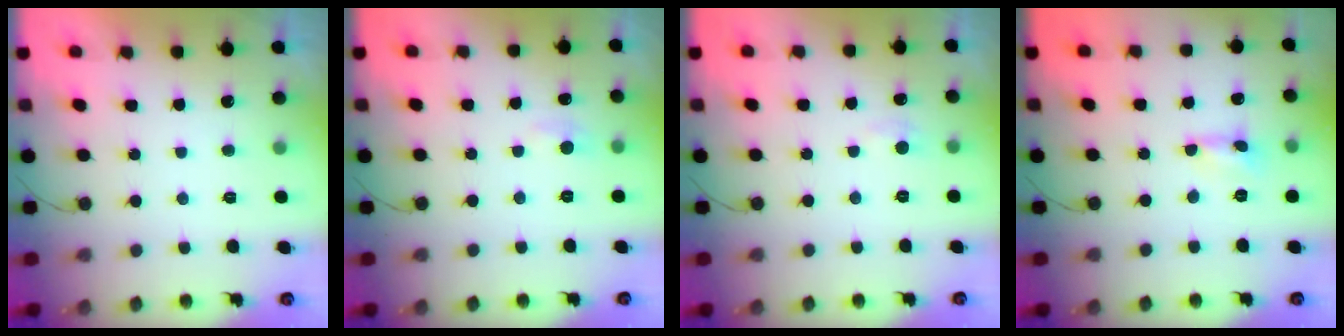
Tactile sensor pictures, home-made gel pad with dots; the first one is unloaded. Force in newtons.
{"total": 4.9, "press": 4.8, "slide": 0.8}
{"total": 2.8, "press": 2.7, "slide": 0.4}
{"total": 0.0}